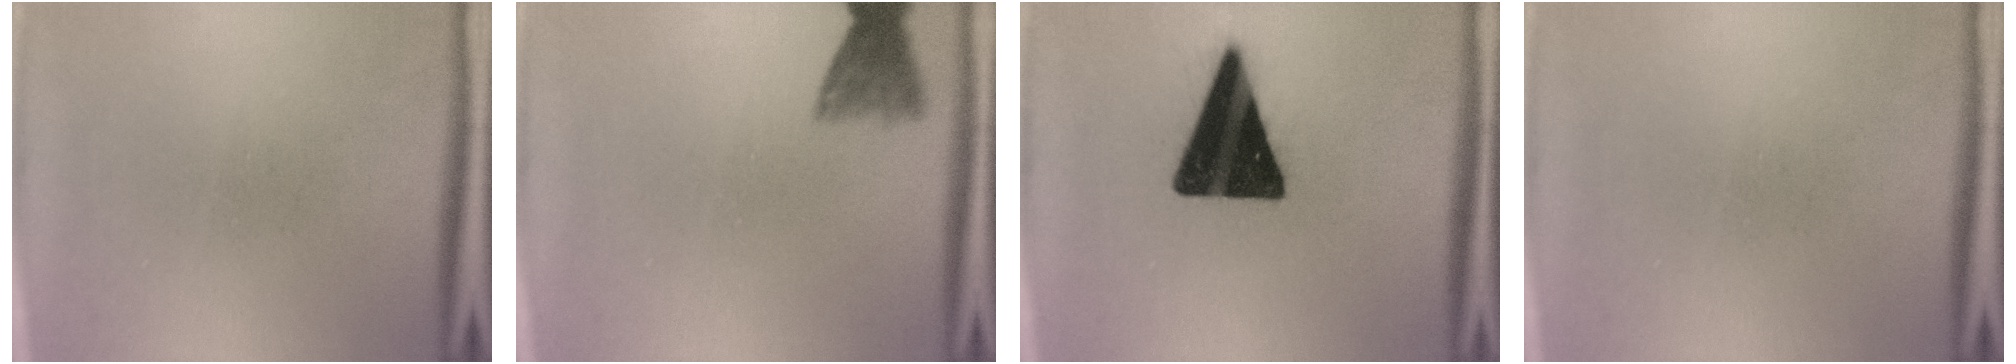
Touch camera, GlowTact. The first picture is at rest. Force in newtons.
{"total": 3.8}
{"total": 19.1}
{"total": 0.0}